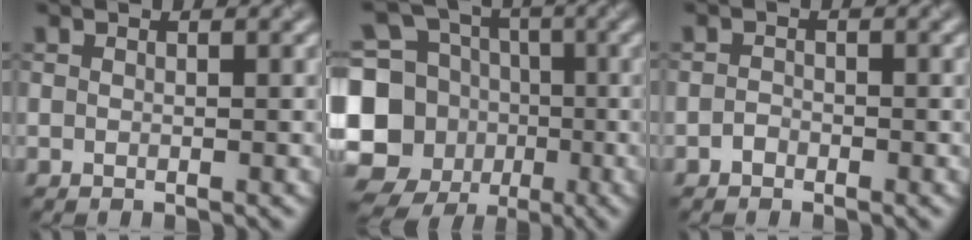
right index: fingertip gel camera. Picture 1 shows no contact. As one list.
[{"total": 12.0, "force": [-3.4, 10.5, 4.7], "torque": [-0.115, -0.010, -0.061]}, {"total": 0.8, "force": [-0.6, 0.5, 0.2], "torque": [-0.003, 0.001, -0.013]}]